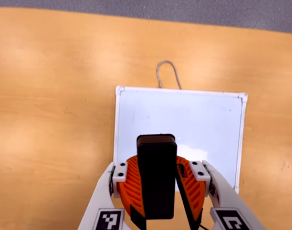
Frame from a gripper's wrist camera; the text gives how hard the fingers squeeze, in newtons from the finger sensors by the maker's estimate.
{"total": 10.5, "left": 10.3, "right": 10.8}